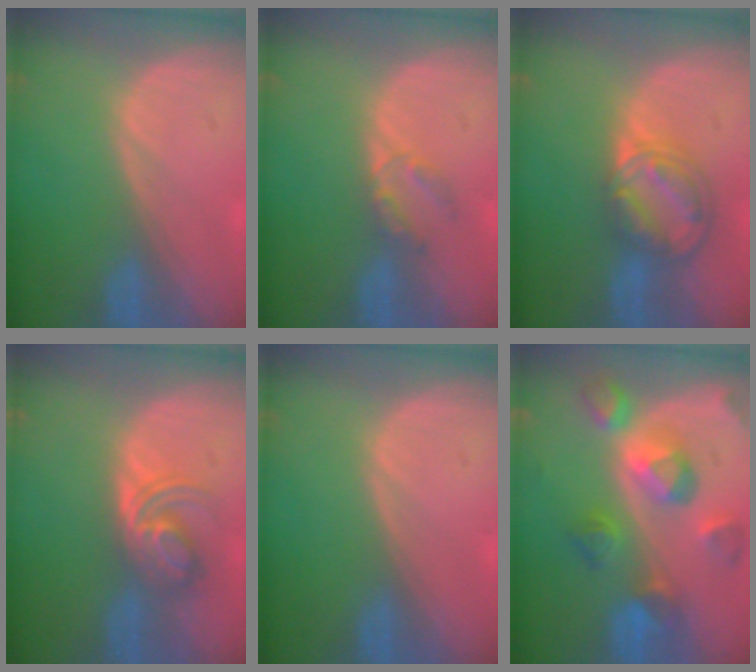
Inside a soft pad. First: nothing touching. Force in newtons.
{"total": 2.8, "press": 2.8, "slide": 0.3}
{"total": 8.2, "press": 7.1, "slide": 4.1}
{"total": 5.6, "press": 5.4, "slide": 1.1}
{"total": 0.0}
{"total": 10.4, "press": 9.3, "slide": 4.7}